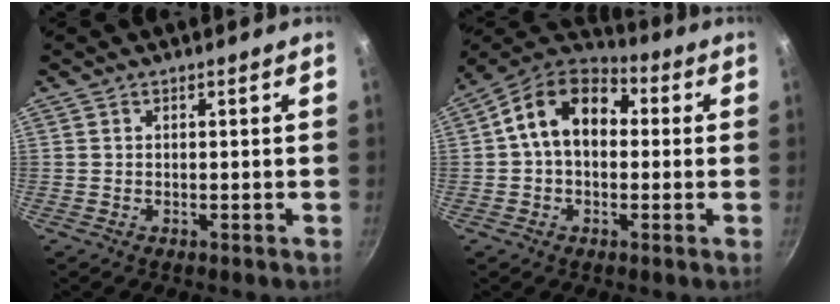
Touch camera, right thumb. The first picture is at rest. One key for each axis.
{"total": 13.6, "fx": 1.6, "fy": 9.6, "fz": 9.6, "tx": -0.125, "ty": 0.032, "tz": 0.005}